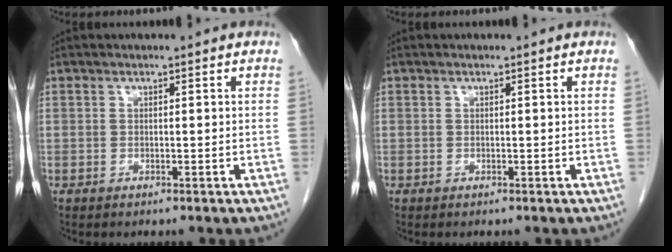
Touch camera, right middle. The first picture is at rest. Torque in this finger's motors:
{"motor_torque": [0.00, 0.00, 0.00, -0.01]}